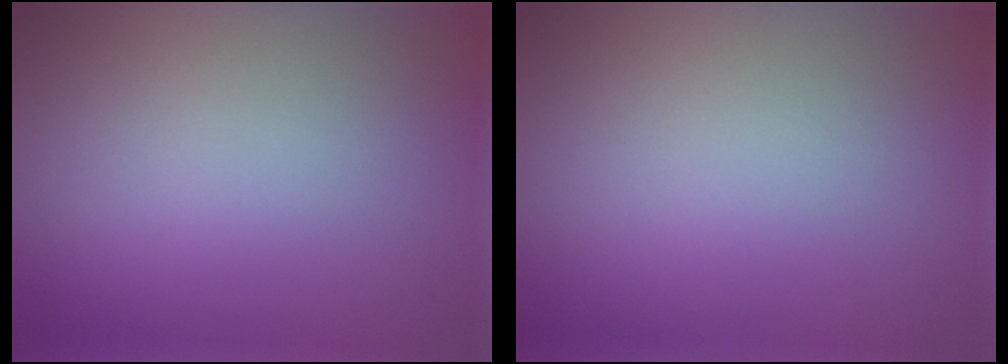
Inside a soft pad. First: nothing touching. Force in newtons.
{"total": 0.0}